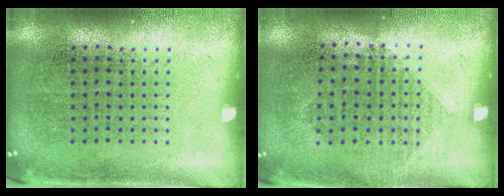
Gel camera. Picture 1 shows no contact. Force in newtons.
{"total": 1.0, "press": 0.9, "slide": 0.5}